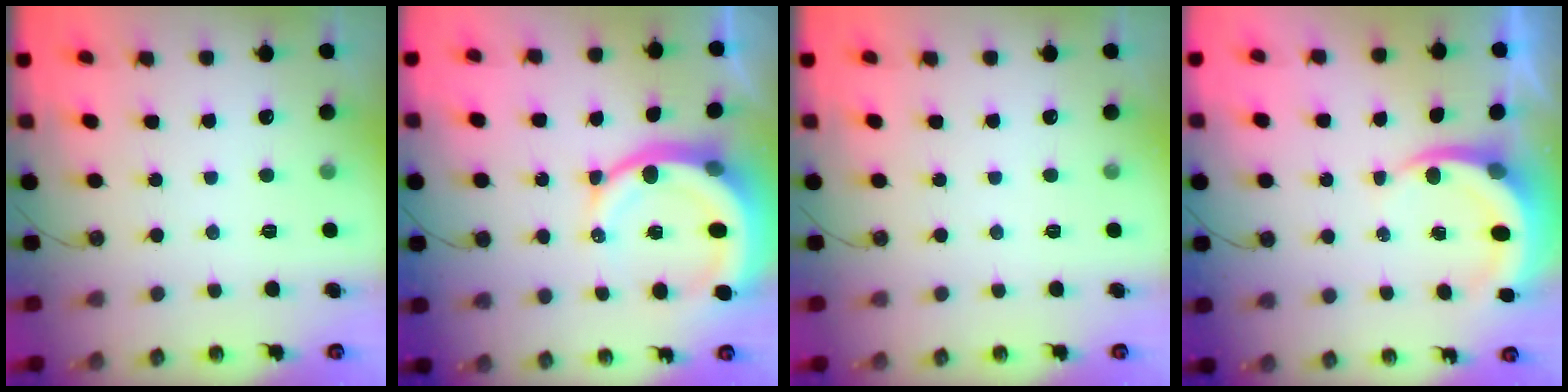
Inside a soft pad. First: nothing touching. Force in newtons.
{"total": 13.9, "press": 13.8, "slide": 1.8}
{"total": 0.0}
{"total": 5.9, "press": 5.8, "slide": 1.0}